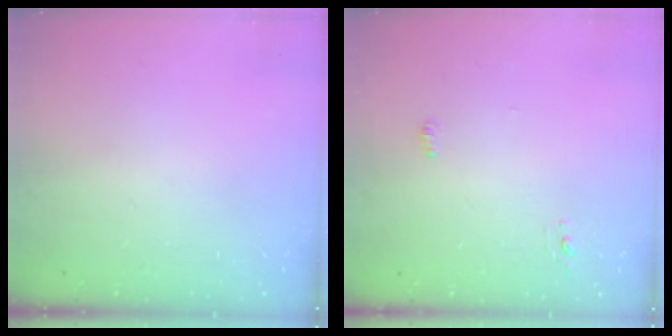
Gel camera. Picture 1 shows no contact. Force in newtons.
{"total": 7.6, "press": 3.8, "slide": 6.6}